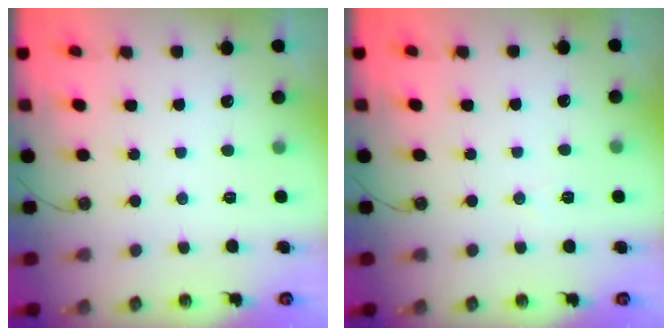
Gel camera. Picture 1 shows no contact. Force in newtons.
{"total": 4.9, "press": 2.2, "slide": 4.4}